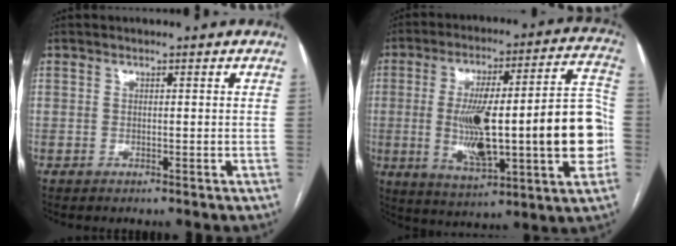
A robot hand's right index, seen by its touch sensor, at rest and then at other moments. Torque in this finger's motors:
{"motor_torque": [2.14, 0.00, 1.05, 0.21]}